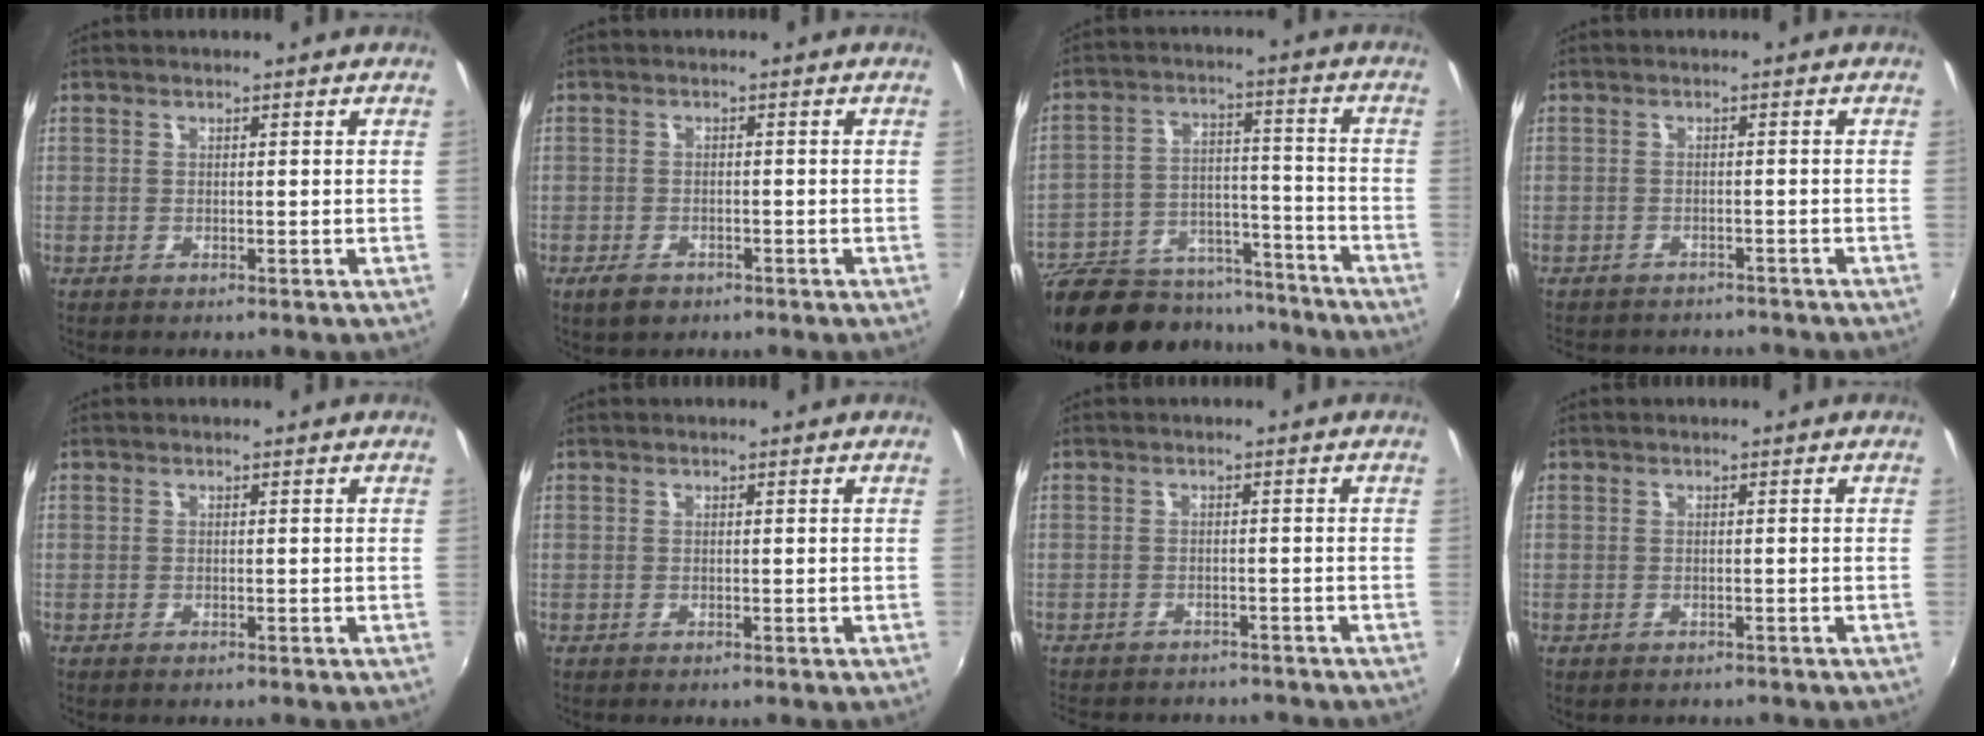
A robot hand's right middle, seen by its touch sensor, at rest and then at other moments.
{"total": 3.4, "force": [-2.2, 1.9, 1.8], "torque": [-0.042, -0.005, -0.037]}
{"total": 25.7, "force": [-20.8, 10.6, 10.7], "torque": [-0.231, 0.007, -0.293]}
{"total": 7.6, "force": [-6.9, 2.4, 2.1], "torque": [-0.055, -0.019, -0.096]}
{"total": 0.0}
{"total": 0.0}
{"total": 8.9, "force": [-7.9, 2.8, 2.8], "torque": [-0.071, -0.020, -0.113]}
{"total": 1.1, "force": [-0.9, 0.6, 0.4], "torque": [-0.012, -0.004, -0.012]}